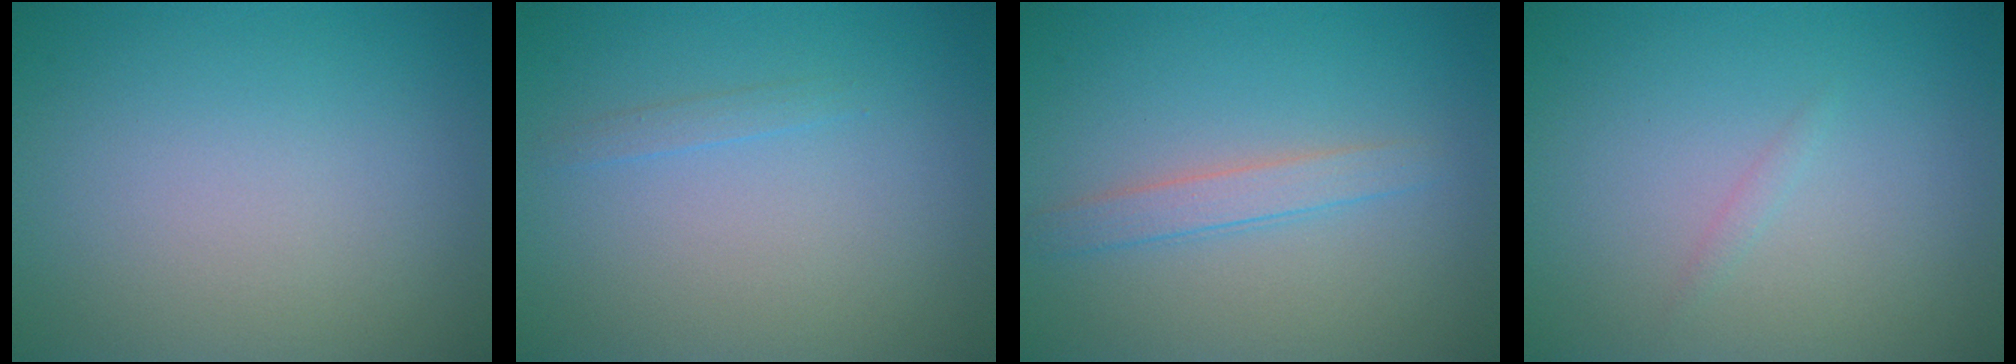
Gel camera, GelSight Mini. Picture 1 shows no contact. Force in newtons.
{"total": 0.7, "press": 0.7, "slide": 0.0}
{"total": 1.9, "press": 1.9, "slide": 0.1}
{"total": 0.5, "press": 0.5, "slide": 0.0}